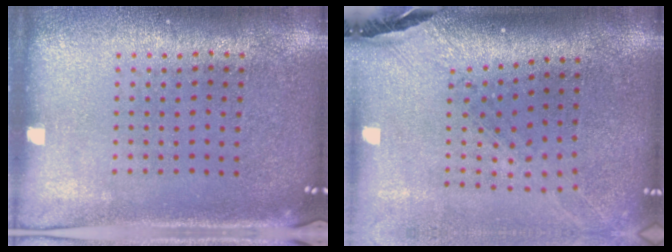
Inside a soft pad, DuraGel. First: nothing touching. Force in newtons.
{"total": 1.8, "press": 1.6, "slide": 0.9}